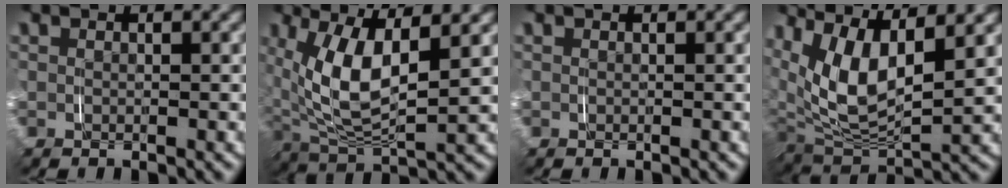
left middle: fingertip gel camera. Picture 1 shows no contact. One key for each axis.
{"total": 7.8, "fx": 1.5, "fy": 3.9, "fz": 6.7, "tx": -0.150, "ty": -0.006, "tz": 0.034}
{"total": 0.0}
{"total": 8.2, "fx": 2.2, "fy": 4.4, "fz": 6.5, "tx": -0.140, "ty": -0.002, "tz": 0.041}